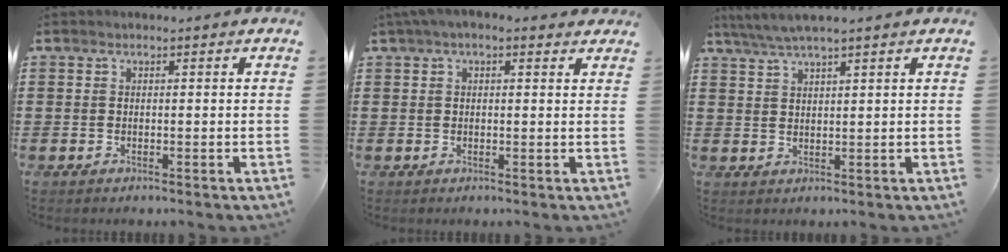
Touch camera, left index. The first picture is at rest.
{"total": 2.4, "force": [1.3, 1.1, 1.8], "torque": [-0.038, 0.007, 0.022]}
{"total": 3.6, "force": [2.9, -0.2, 2.0], "torque": [-0.045, -0.004, 0.054]}